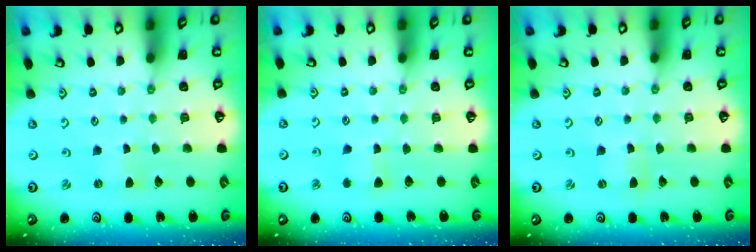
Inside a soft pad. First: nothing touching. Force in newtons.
{"total": 3.1, "press": 3.1, "slide": 0.4}
{"total": 0.8, "press": 0.8, "slide": 0.1}